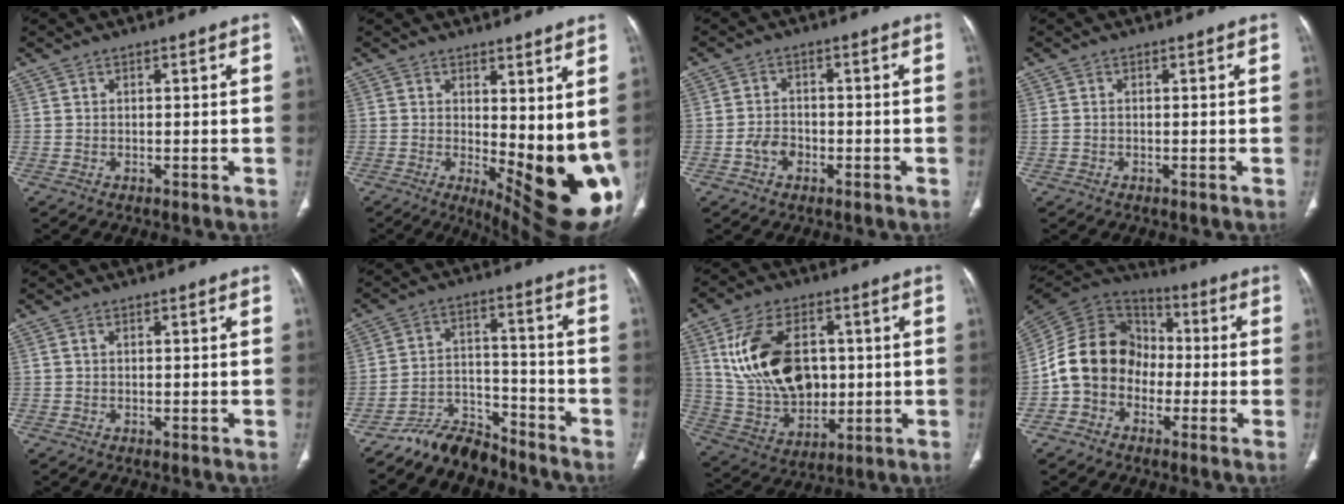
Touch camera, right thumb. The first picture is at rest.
{"total": 15.5, "force": [0.2, 5.7, 14.3], "torque": [-0.186, -0.040, 0.022]}
{"total": 3.7, "force": [-1.5, 2.8, 2.0], "torque": [-0.026, 0.015, -0.027]}
{"total": 1.1, "force": [-0.2, 0.8, 0.7], "torque": [-0.026, 0.007, 0.000]}
{"total": 0.5, "force": [0.0, 0.4, 0.3], "torque": [-0.008, 0.002, -0.001]}
{"total": 8.5, "force": [-7.9, 3.0, 1.0], "torque": [0.002, 0.075, -0.145]}
{"total": 18.7, "force": [3.4, 12.4, 13.6], "torque": [-0.220, -0.005, 0.078]}
{"total": 14.8, "force": [-3.1, 12.2, 7.8], "torque": [-0.123, 0.049, -0.070]}